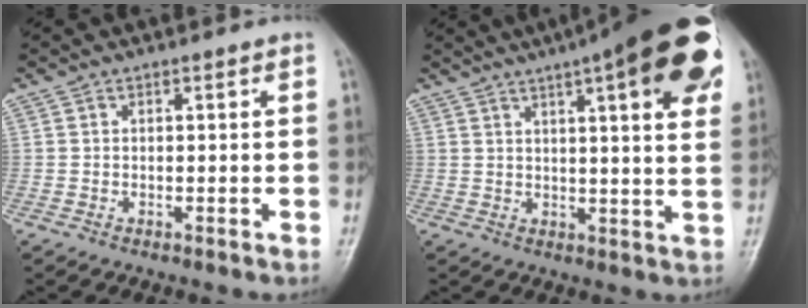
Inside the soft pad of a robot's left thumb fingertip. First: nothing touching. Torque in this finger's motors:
{"motor_torque": [2.60, 2.39, 1.76, -1.01, 0.14]}